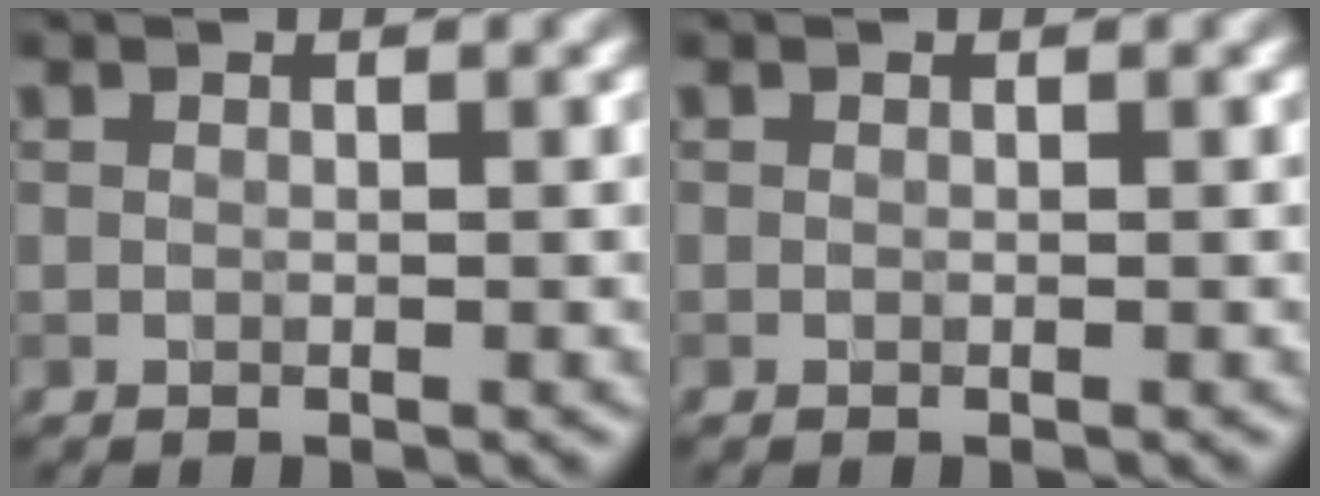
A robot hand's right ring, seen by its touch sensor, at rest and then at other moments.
{"total": 0.0}